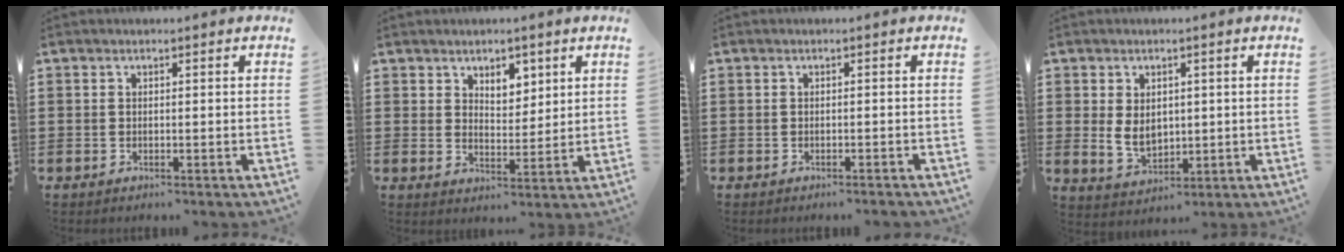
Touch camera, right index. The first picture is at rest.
{"total": 4.0, "force": [3.0, 2.5, 1.0], "torque": [-0.025, 0.002, 0.053]}
{"total": 0.6, "force": [-0.5, -0.1, 0.2], "torque": [-0.005, -0.002, -0.011]}
{"total": 4.7, "force": [0.2, 3.3, 3.4], "torque": [-0.070, 0.002, 0.000]}